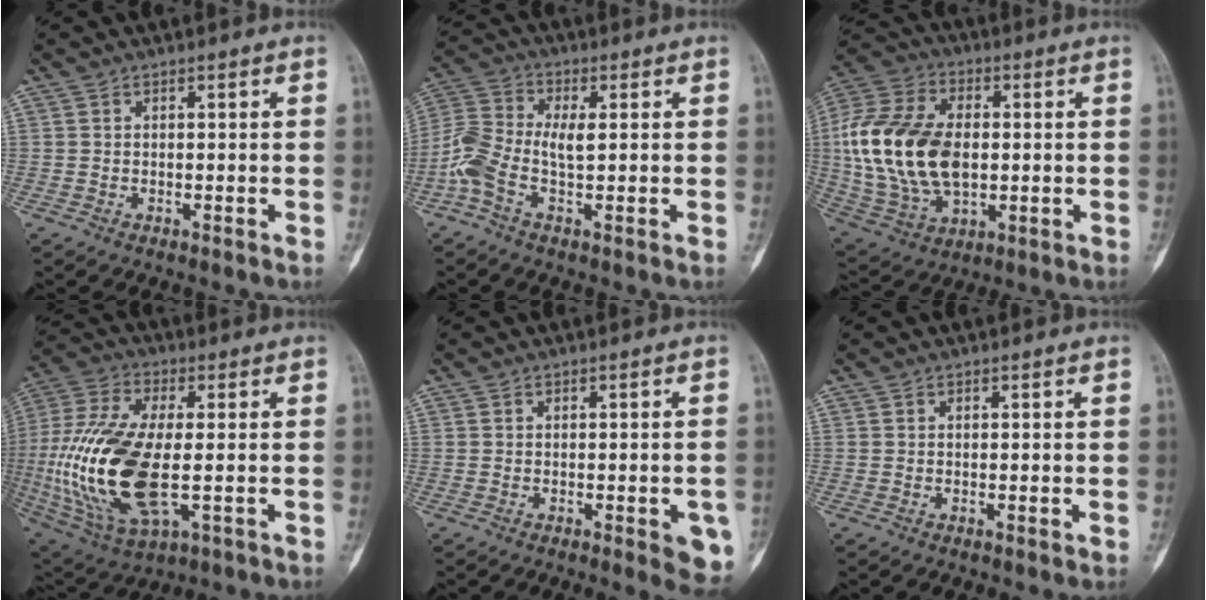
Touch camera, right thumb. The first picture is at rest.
{"total": 8.2, "force": [-0.9, 3.7, 7.3], "torque": [-0.175, 0.025, -0.024]}
{"total": 22.5, "force": [0.6, 14.0, 17.5], "torque": [-0.354, 0.002, 0.019]}
{"total": 22.8, "force": [-2.6, 10.0, 20.3], "torque": [-0.452, -0.008, -0.032]}
{"total": 6.8, "force": [-2.3, 2.2, 6.0], "torque": [-0.054, -0.003, -0.022]}
{"total": 0.5, "force": [0.0, 0.3, 0.4], "torque": [-0.008, -0.002, 0.002]}